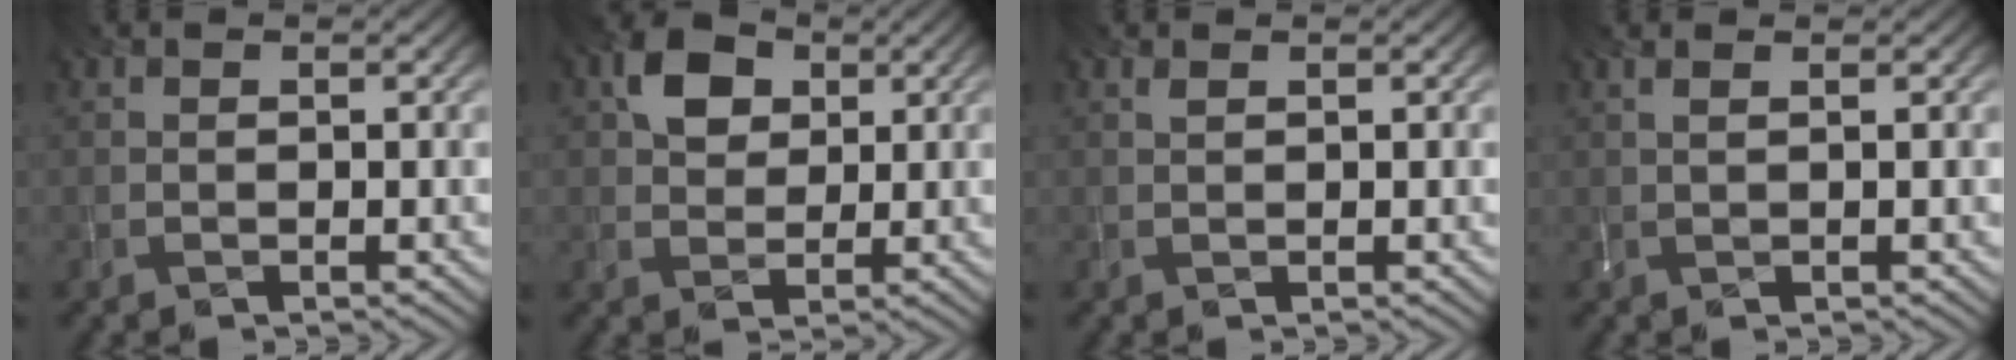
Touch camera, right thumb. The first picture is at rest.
{"total": 5.4, "force": [2.0, 3.9, 3.0], "torque": [-0.068, 0.008, 0.025]}
{"total": 0.7, "force": [0.5, 0.0, 0.5], "torque": [-0.012, 0.002, 0.010]}
{"total": 1.3, "force": [0.7, 0.0, 1.1], "torque": [-0.030, 0.006, 0.014]}